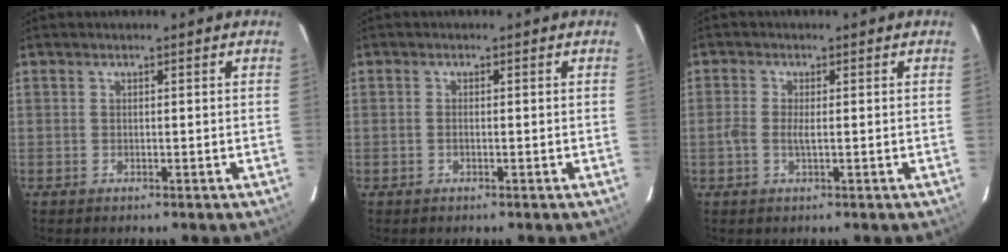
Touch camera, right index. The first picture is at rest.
{"total": 0.9, "force": [-0.2, 0.3, 0.8], "torque": [-0.016, -0.001, -0.006]}
{"total": 2.6, "force": [-0.4, 0.8, 2.5], "torque": [-0.053, -0.003, -0.010]}